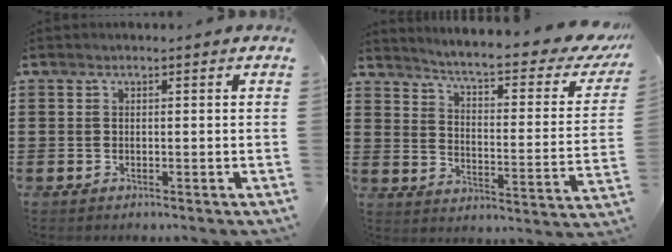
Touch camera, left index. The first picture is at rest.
{"total": 5.5, "force": [4.5, -0.2, 3.1], "torque": [-0.072, -0.041, 0.065]}